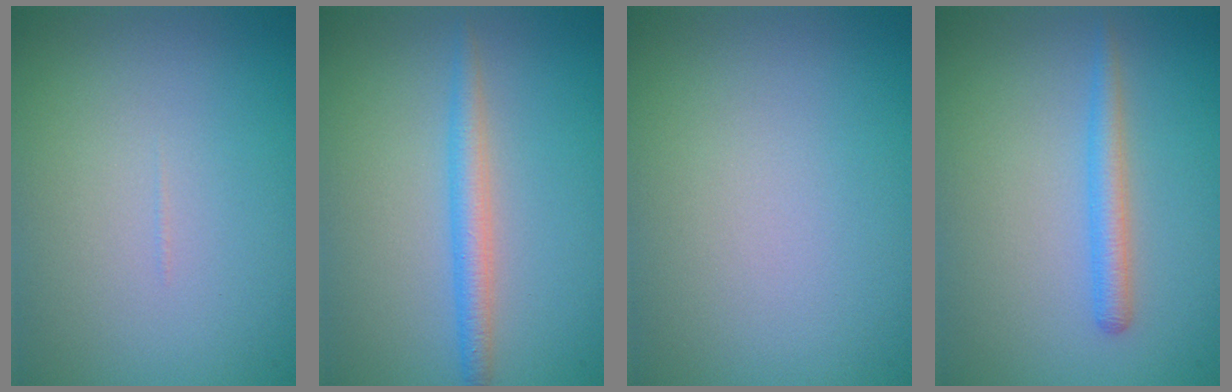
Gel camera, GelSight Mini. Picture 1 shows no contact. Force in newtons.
{"total": 2.3, "press": 2.3, "slide": 0.0}
{"total": 0.0}
{"total": 1.9, "press": 1.9, "slide": 0.0}